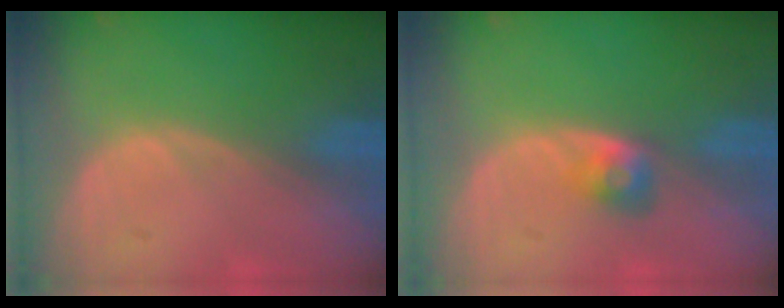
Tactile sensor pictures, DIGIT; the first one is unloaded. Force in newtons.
{"total": 2.9, "press": 2.4, "slide": 1.5}